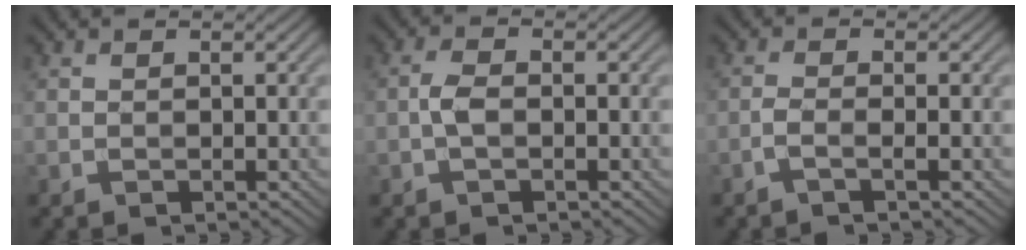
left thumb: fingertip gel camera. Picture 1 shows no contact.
{"total": 2.2, "force": [-0.6, 1.0, 1.9], "torque": [-0.042, 0.005, -0.018]}
{"total": 1.7, "force": [-0.9, 0.2, 1.5], "torque": [-0.029, 0.007, -0.027]}